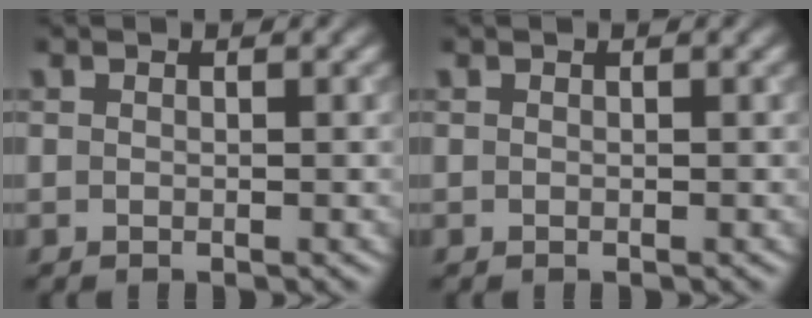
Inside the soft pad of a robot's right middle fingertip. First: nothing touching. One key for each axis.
{"total": 0.0}